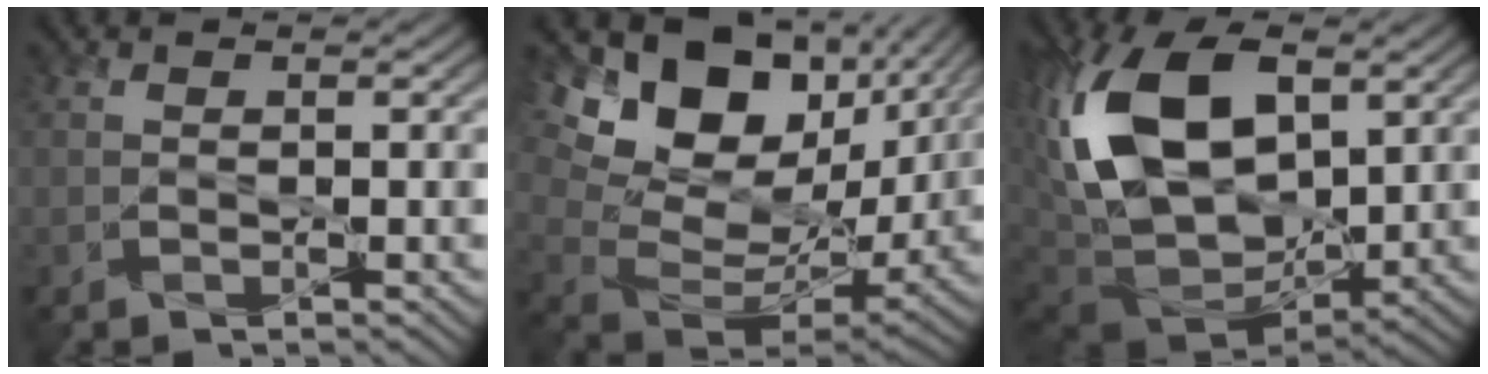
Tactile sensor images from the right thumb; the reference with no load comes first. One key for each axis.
{"total": 19.0, "fx": 8.3, "fy": 12.3, "fz": 11.9, "tx": -0.239, "ty": 0.033, "tz": 0.170}
{"total": 19.5, "fx": 3.1, "fy": 12.0, "fz": 15.1, "tx": -0.342, "ty": -0.004, "tz": 0.071}